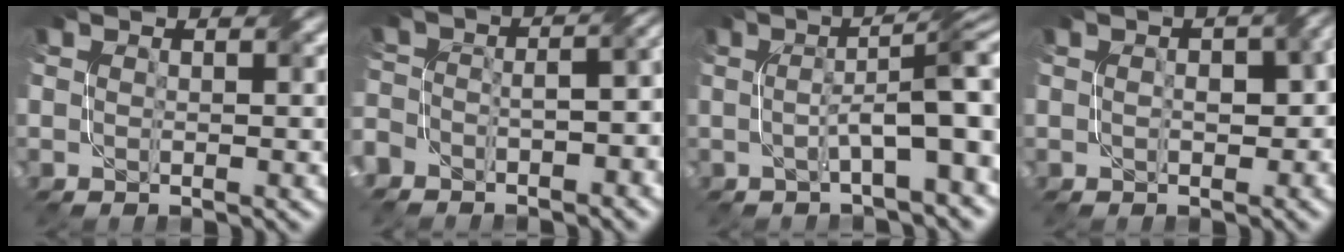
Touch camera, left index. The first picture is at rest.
{"total": 9.6, "force": [-5.8, 5.0, 5.7], "torque": [-0.067, -0.015, -0.081]}
{"total": 7.6, "force": [-0.4, 1.8, 7.4], "torque": [-0.105, 0.018, -0.011]}
{"total": 5.7, "force": [0.1, 3.5, 4.4], "torque": [-0.029, 0.013, 0.011]}